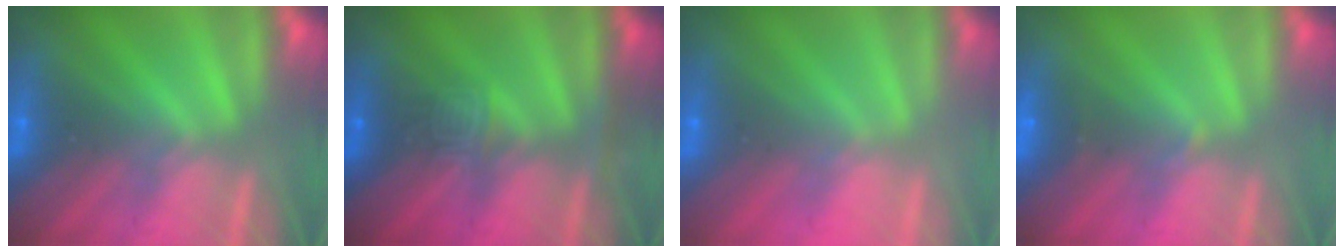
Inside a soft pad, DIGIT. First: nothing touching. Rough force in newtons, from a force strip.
{"total": 4.5}
{"total": 3.4}
{"total": 1.5}